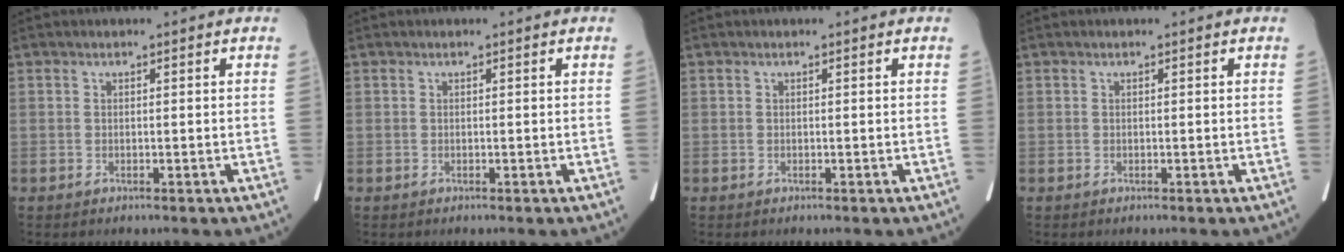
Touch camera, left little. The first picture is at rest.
{"total": 0.0}
{"total": 0.0}
{"total": 0.0}